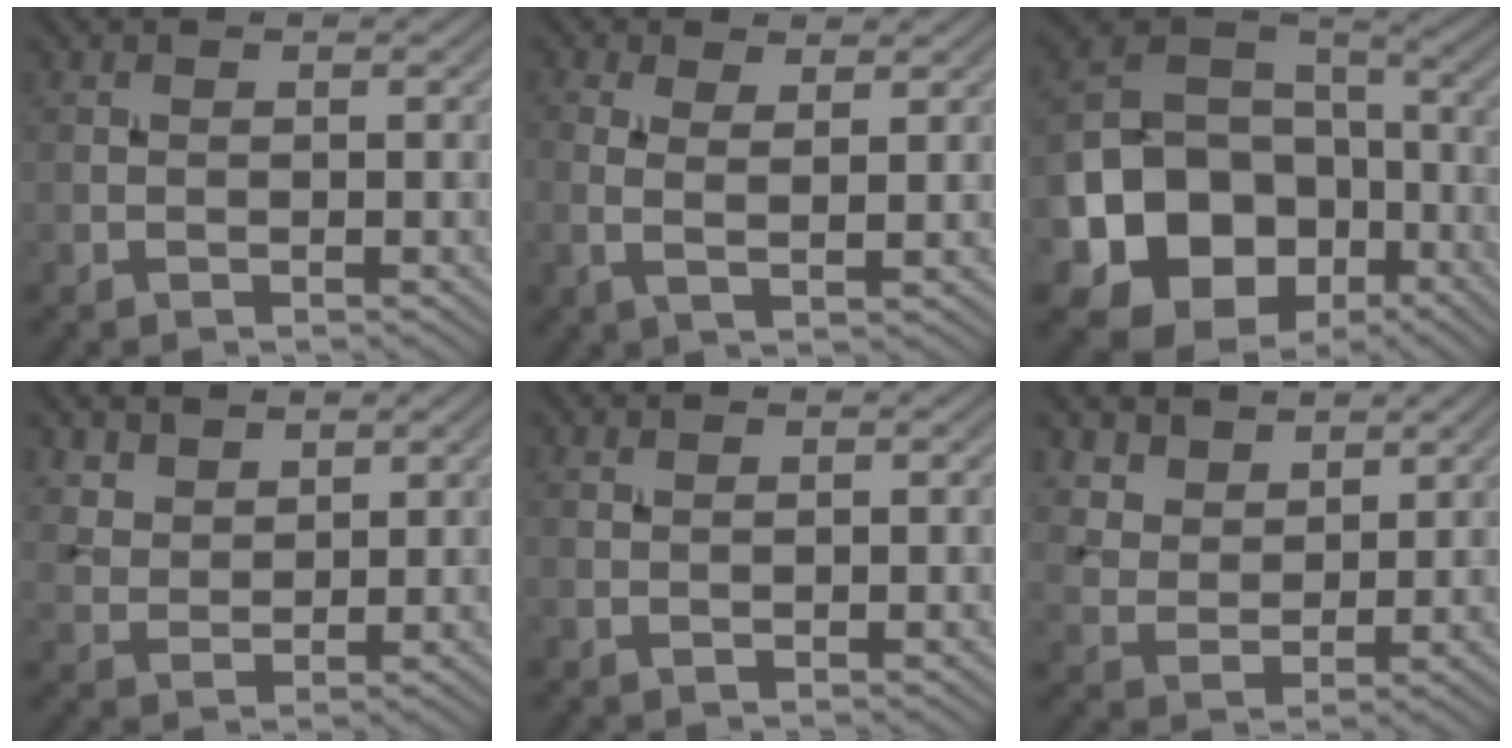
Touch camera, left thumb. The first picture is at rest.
{"total": 3.3, "force": [1.4, 1.0, 2.9], "torque": [-0.058, 0.001, 0.023]}
{"total": 17.2, "force": [-7.0, 13.4, 8.2], "torque": [-0.185, -0.051, -0.131]}
{"total": 4.2, "force": [3.4, 2.1, 1.5], "torque": [-0.044, -0.011, 0.086]}
{"total": 0.7, "force": [0.6, 0.0, 0.3], "torque": [-0.008, 0.003, 0.011]}
{"total": 5.5, "force": [4.4, 2.7, 1.9], "torque": [-0.059, -0.021, 0.111]}